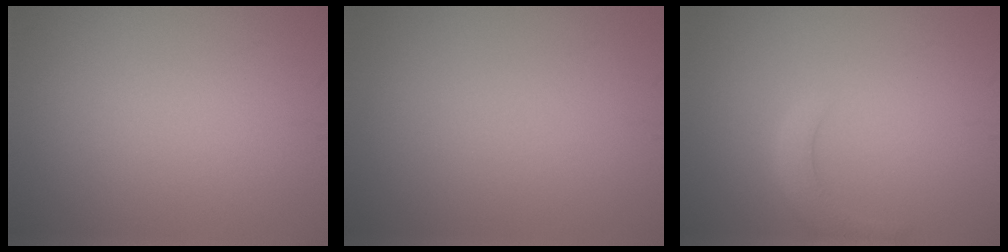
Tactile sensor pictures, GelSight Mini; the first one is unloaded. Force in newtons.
{"total": 0.0}
{"total": 2.4, "press": 2.4, "slide": 0.2}